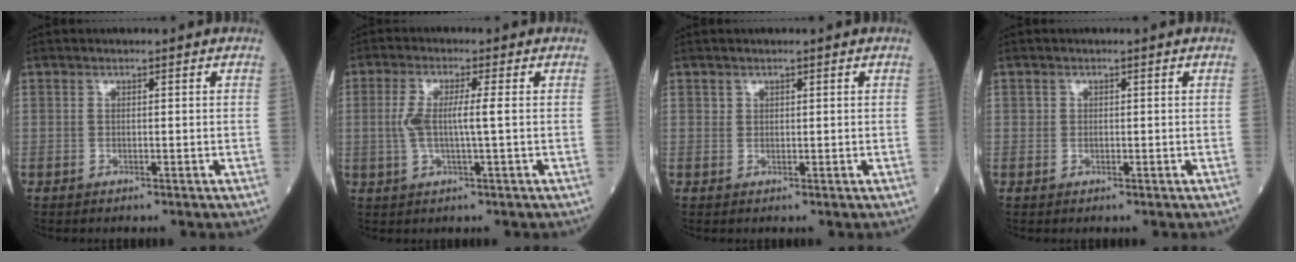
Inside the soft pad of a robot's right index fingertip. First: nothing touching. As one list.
[{"total": 5.2, "force": [0.2, 0.3, 5.2], "torque": [-0.112, 0.004, 0.001]}, {"total": 0.5, "force": [0.3, 0.4, 0.0], "torque": [0.005, 0.001, 0.002]}, {"total": 0.6, "force": [0.0, 0.6, 0.1], "torque": [0.001, 0.003, -0.002]}]